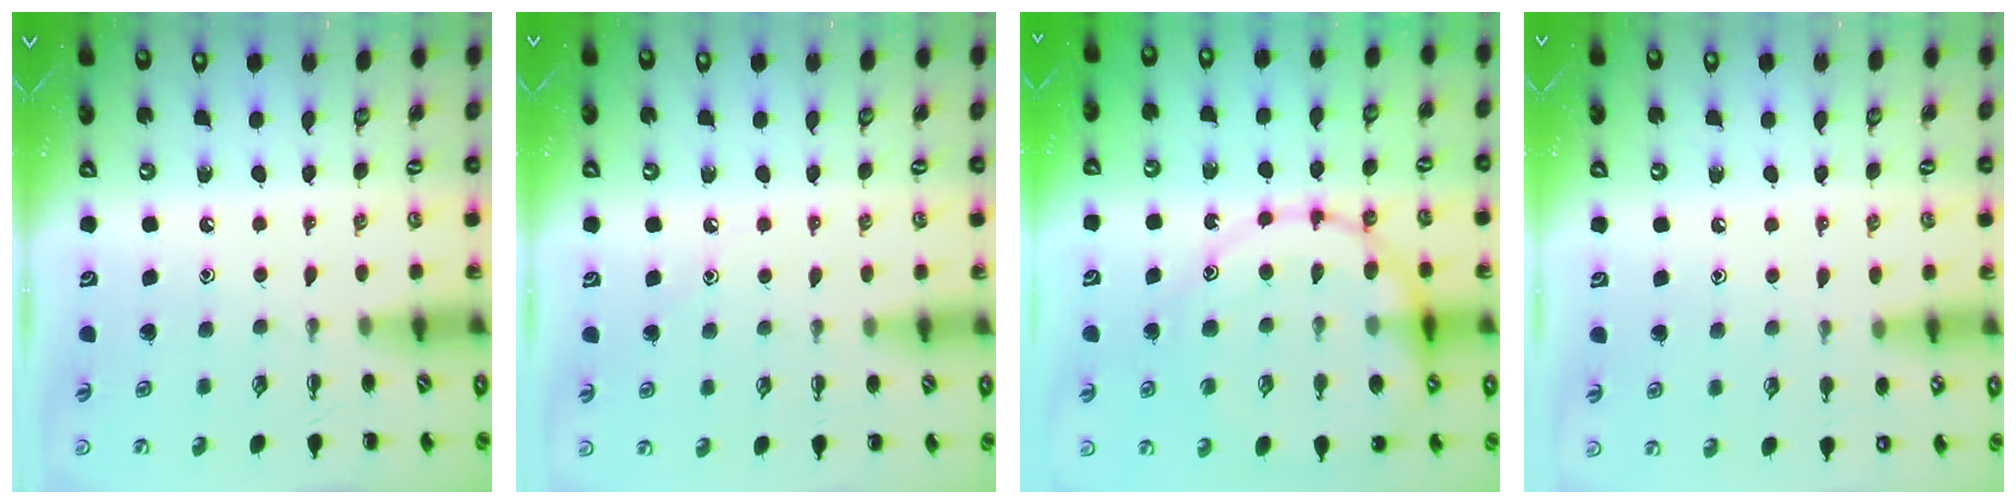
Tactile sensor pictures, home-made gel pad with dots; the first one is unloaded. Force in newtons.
{"total": 7.4, "press": 7.1, "slide": 2.1}
{"total": 21.0, "press": 20.8, "slide": 2.9}
{"total": 7.1, "press": 6.8, "slide": 2.2}